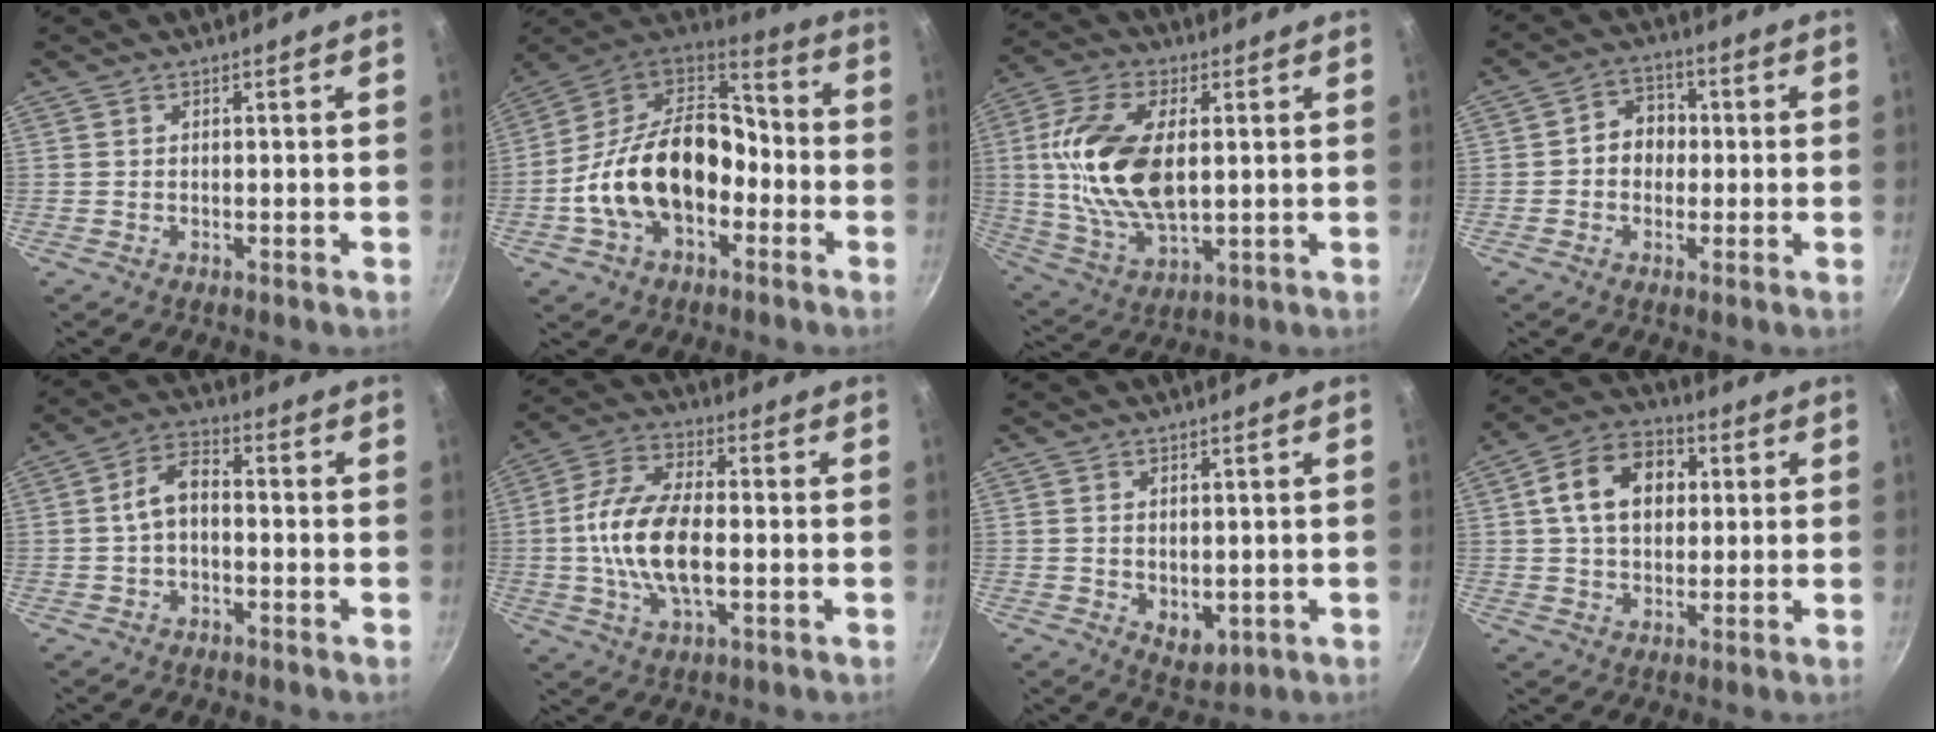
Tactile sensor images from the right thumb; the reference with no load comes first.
{"total": 21.8, "force": [-5.1, 14.4, 15.5], "torque": [-0.251, 0.063, -0.098]}
{"total": 18.3, "force": [2.1, 9.8, 15.3], "torque": [-0.290, 0.000, 0.040]}
{"total": 6.4, "force": [-0.1, 5.5, 3.4], "torque": [-0.014, 0.015, -0.010]}
{"total": 6.3, "force": [-1.0, 3.8, 4.9], "torque": [-0.083, 0.034, -0.025]}
{"total": 14.5, "force": [-1.3, 7.0, 12.7], "torque": [-0.243, 0.020, -0.036]}
{"total": 4.9, "force": [-0.3, 3.3, 3.6], "torque": [-0.044, -0.013, 0.005]}
{"total": 12.8, "force": [2.6, 9.2, 8.5], "torque": [-0.112, 0.017, 0.031]}